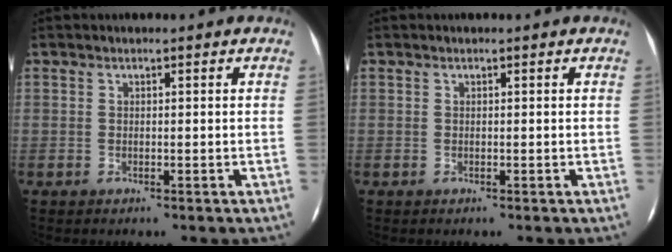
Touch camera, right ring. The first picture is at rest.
{"total": 0.0}